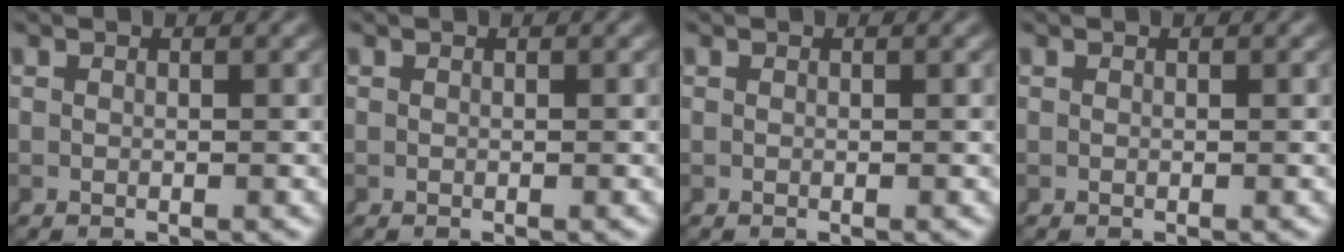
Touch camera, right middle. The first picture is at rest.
{"total": 0.0}
{"total": 0.0}
{"total": 1.6, "force": [-0.2, -1.5, -0.4], "torque": [0.018, -0.009, 0.006]}